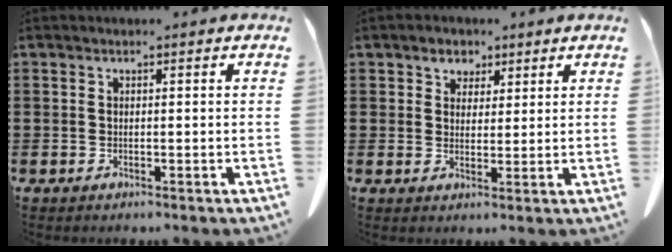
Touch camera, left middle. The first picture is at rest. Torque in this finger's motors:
{"motor_torque": [0.10, 0.06, 0.07, 0.03]}